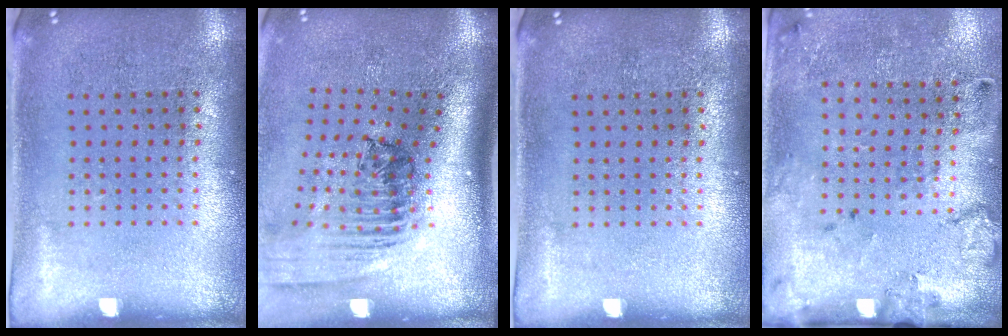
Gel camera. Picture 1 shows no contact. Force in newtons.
{"total": 2.5, "press": 1.8, "slide": 1.7}
{"total": 0.0}
{"total": 2.1, "press": 1.4, "slide": 1.6}